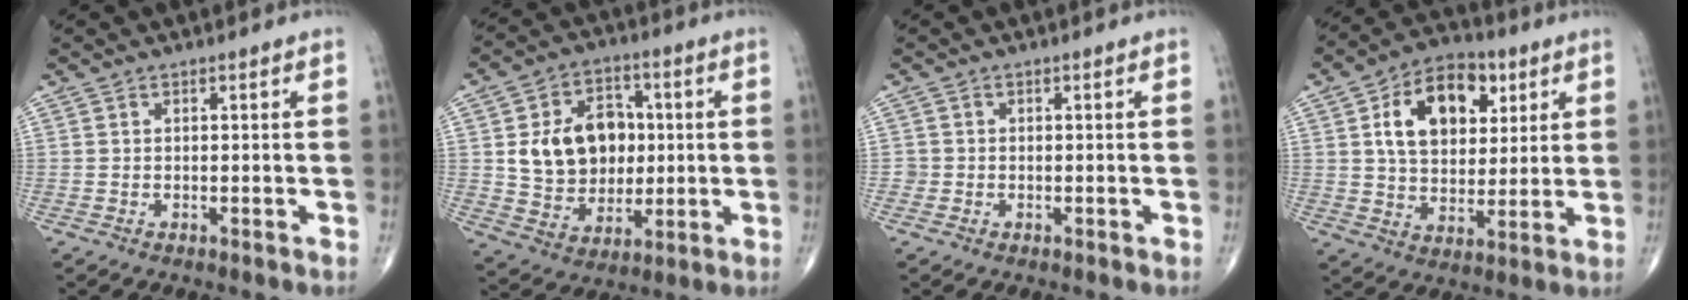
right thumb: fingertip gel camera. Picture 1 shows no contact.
{"total": 15.1, "force": [1.8, 11.7, 9.3], "torque": [-0.109, 0.005, 0.041]}
{"total": 1.2, "force": [-0.3, 1.1, -0.1], "torque": [0.008, 0.006, -0.007]}
{"total": 16.1, "force": [5.4, 10.5, 10.9], "torque": [-0.143, -0.006, 0.089]}